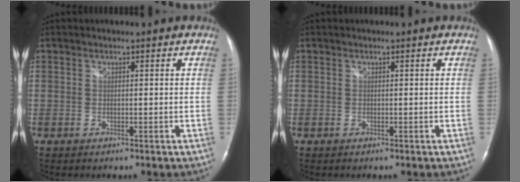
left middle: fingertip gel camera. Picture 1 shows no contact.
{"total": 0.0}